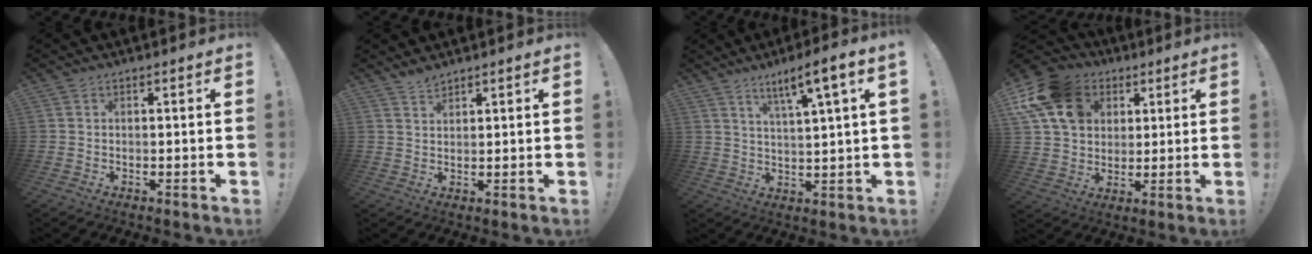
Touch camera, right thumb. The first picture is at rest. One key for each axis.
{"total": 2.7, "fx": 2.5, "fy": 0.6, "fz": 0.7, "tx": -0.001, "ty": -0.020, "tz": 0.044}
{"total": 7.4, "fx": 4.5, "fy": -0.2, "fz": 5.9, "tx": -0.090, "ty": -0.027, "tz": 0.067}
{"total": 14.0, "fx": 4.9, "fy": 11.0, "fz": 7.2, "tx": -0.141, "ty": -0.012, "tz": 0.098}